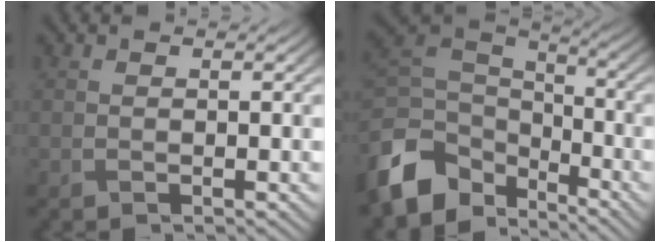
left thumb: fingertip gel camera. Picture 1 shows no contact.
{"total": 12.3, "force": [-6.3, 8.5, 6.3], "torque": [-0.181, -0.018, -0.117]}